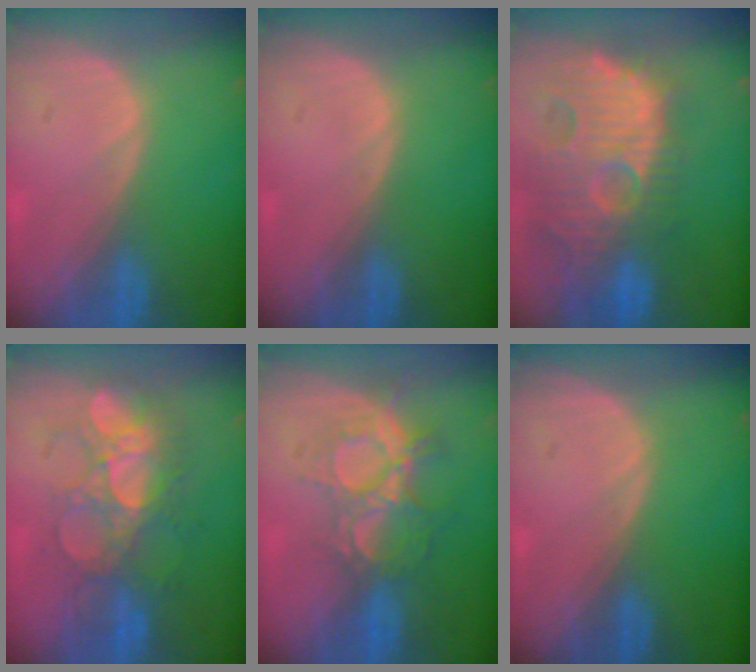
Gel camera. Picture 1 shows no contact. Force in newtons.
{"total": 0.0}
{"total": 14.3, "press": 12.5, "slide": 6.9}
{"total": 8.7, "press": 8.6, "slide": 1.5}
{"total": 9.3, "press": 7.9, "slide": 4.9}
{"total": 0.0}